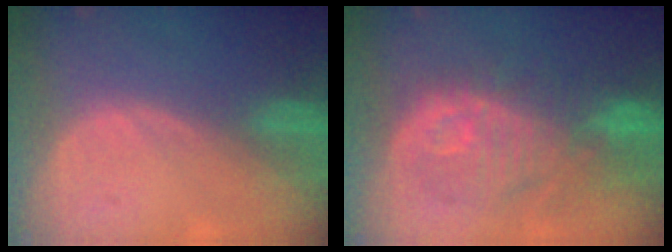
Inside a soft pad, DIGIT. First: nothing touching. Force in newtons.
{"total": 11.0, "press": 10.6, "slide": 3.1}